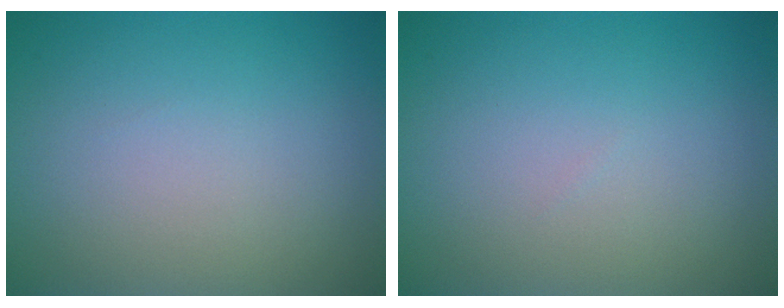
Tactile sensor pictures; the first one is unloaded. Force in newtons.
{"total": 0.0}